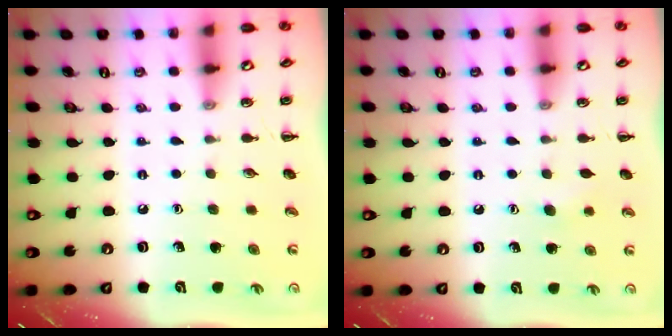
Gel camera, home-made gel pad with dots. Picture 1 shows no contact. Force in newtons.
{"total": 3.9, "press": 3.7, "slide": 1.1}